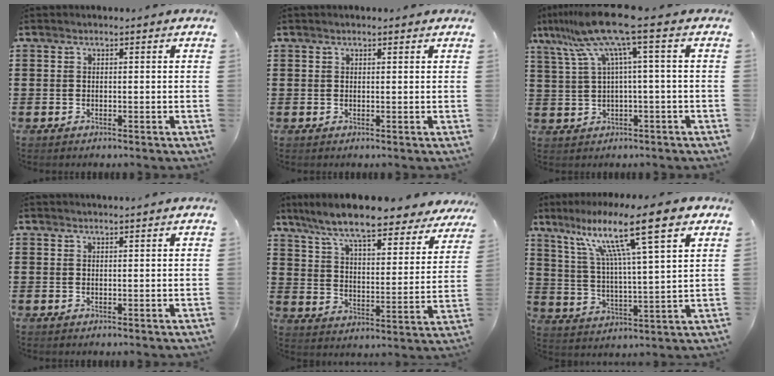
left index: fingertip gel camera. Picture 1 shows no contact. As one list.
[{"total": 0.8, "force": [0.6, 0.1, 0.5], "torque": [-0.010, 0.002, 0.010]}, {"total": 9.2, "force": [4.0, -0.9, 8.2], "torque": [-0.188, -0.032, 0.060]}, {"total": 1.0, "force": [1.0, -0.2, 0.2], "torque": [-0.004, -0.003, 0.019]}, {"total": 9.0, "force": [7.7, 0.8, 4.5], "torque": [-0.119, -0.045, 0.130]}, {"total": 14.1, "force": [9.2, 1.1, 10.6], "torque": [-0.212, -0.034, 0.143]}]